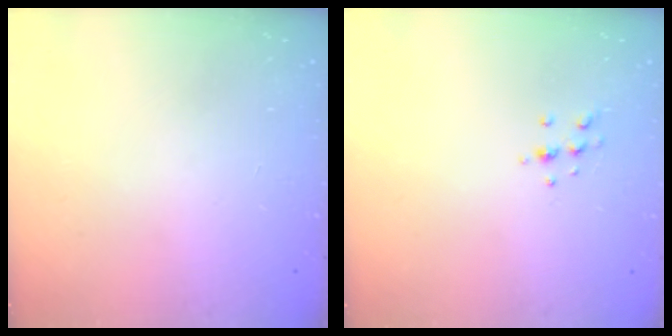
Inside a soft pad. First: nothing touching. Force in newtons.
{"total": 5.5, "press": 5.3, "slide": 1.5}